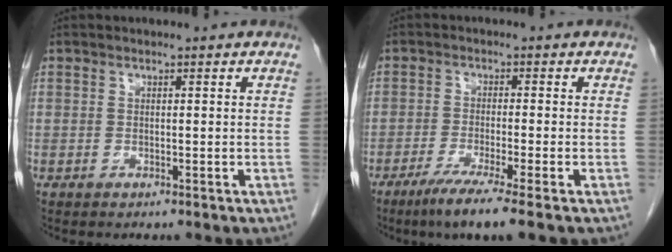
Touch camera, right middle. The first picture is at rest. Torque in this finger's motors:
{"motor_torque": [0.45, -0.27, 0.07, 0.04]}